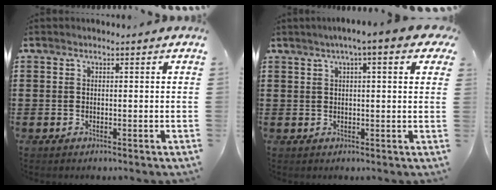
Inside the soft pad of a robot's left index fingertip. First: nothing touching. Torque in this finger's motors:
{"motor_torque": [2.14, 0.00, 0.54, 0.21]}